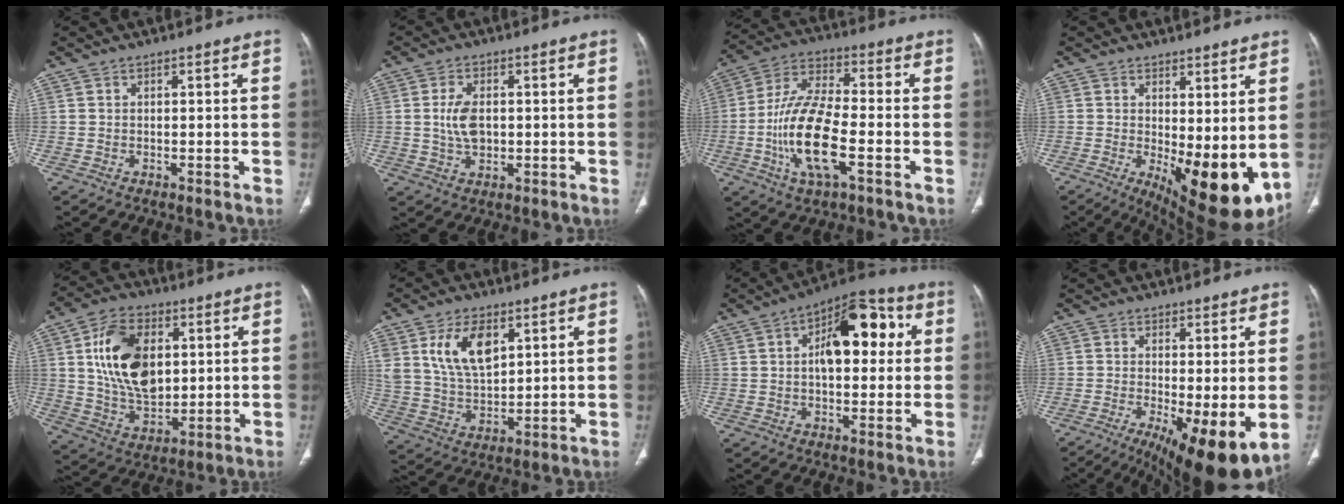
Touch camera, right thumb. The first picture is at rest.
{"total": 5.9, "force": [0.4, 3.7, 4.6], "torque": [-0.085, 0.000, 0.010]}
{"total": 16.0, "force": [-4.4, 5.8, 14.2], "torque": [-0.288, 0.019, -0.083]}
{"total": 14.4, "force": [-0.9, 5.8, 13.2], "torque": [-0.185, -0.034, 0.008]}
{"total": 17.0, "force": [3.8, 10.8, 12.6], "torque": [-0.194, -0.013, 0.074]}
{"total": 12.1, "force": [5.2, 6.9, 8.5], "torque": [-0.137, -0.019, 0.110]}
{"total": 14.9, "force": [2.9, 7.8, 12.3], "torque": [-0.150, 0.027, 0.038]}
{"total": 12.6, "force": [-3.1, 3.7, 11.7], "torque": [-0.177, -0.023, -0.035]}